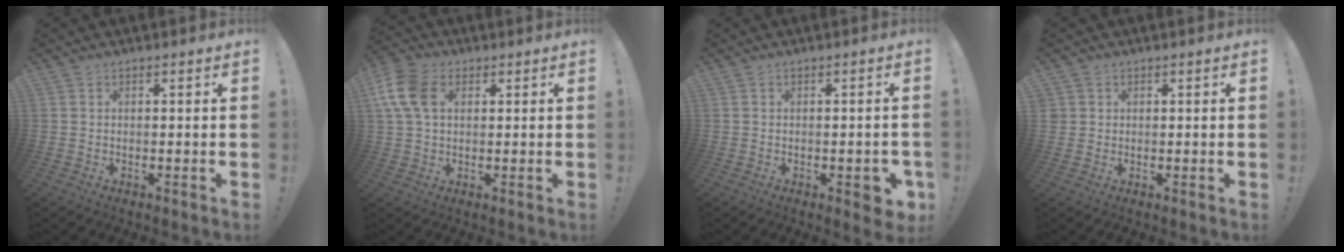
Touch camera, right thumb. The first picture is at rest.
{"total": 11.2, "force": [2.9, 7.8, 7.4], "torque": [-0.155, 0.006, 0.058]}
{"total": 4.9, "force": [-2.1, 1.9, 4.1], "torque": [-0.040, 0.004, -0.029]}
{"total": 1.5, "force": [0.6, 1.3, 0.2], "torque": [-0.001, -0.003, 0.013]}